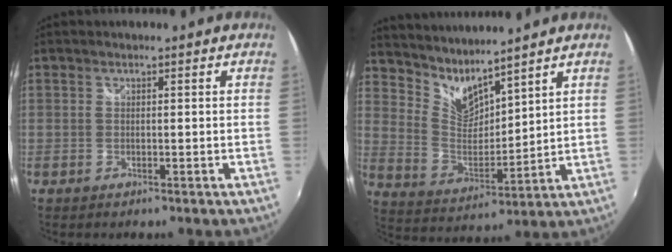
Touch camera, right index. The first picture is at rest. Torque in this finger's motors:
{"motor_torque": [-0.24, 0.44, 0.02, 0.00]}